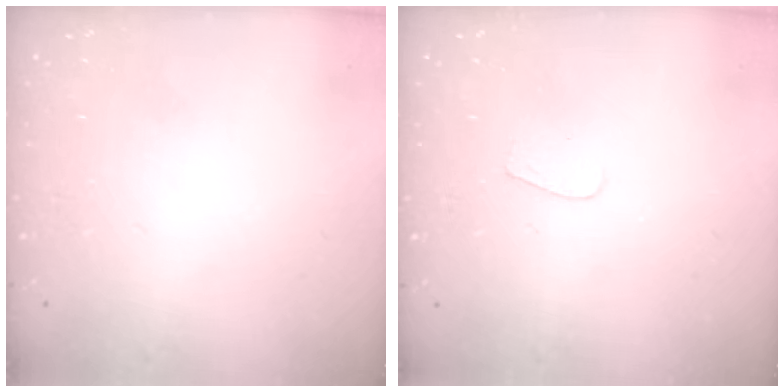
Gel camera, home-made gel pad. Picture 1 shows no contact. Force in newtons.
{"total": 3.5, "press": 3.5, "slide": 0.3}